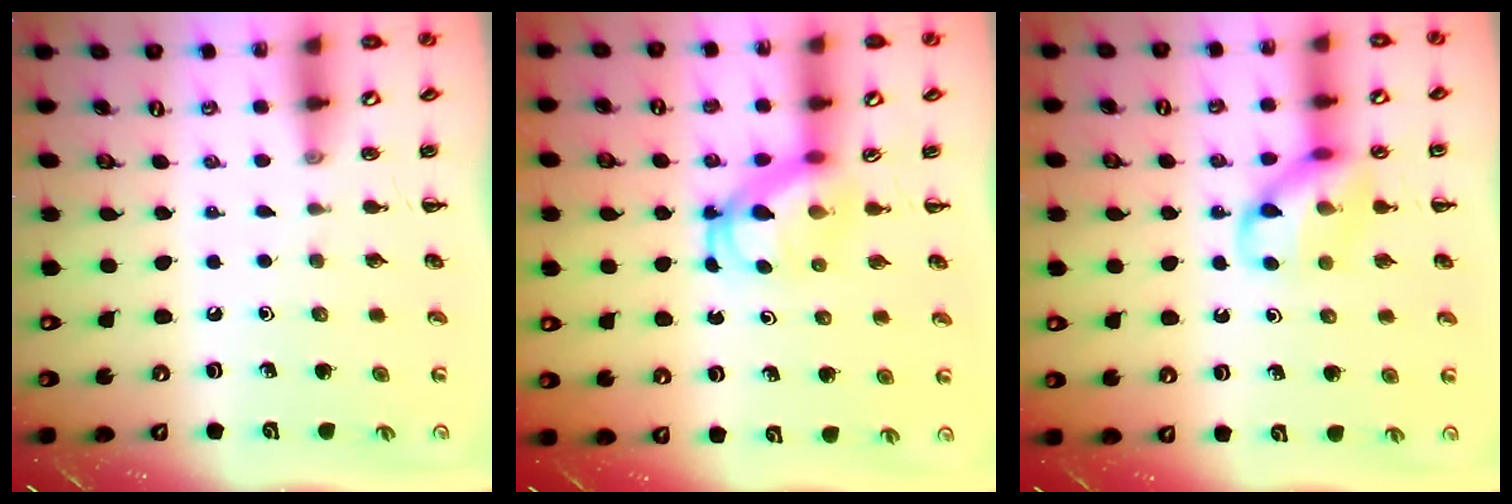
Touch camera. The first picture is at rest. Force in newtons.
{"total": 5.4, "press": 5.3, "slide": 1.0}
{"total": 11.5, "press": 11.3, "slide": 1.7}